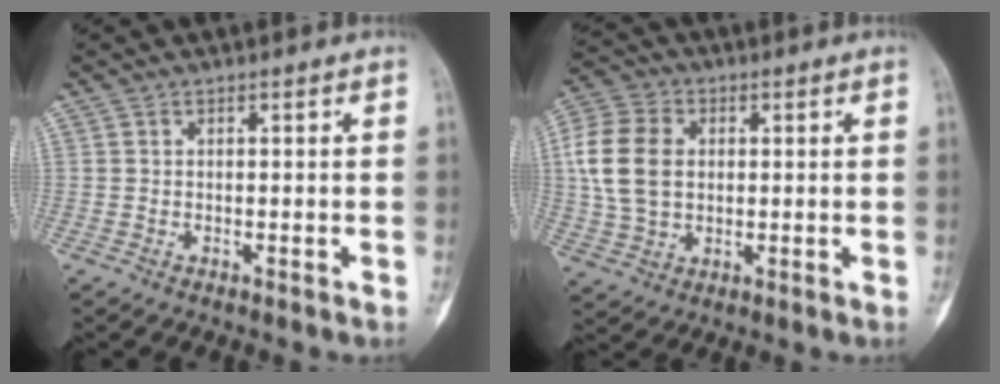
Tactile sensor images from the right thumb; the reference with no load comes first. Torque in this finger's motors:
{"motor_torque": [1.12, 1.21, 0.73, -0.35, 0.30]}